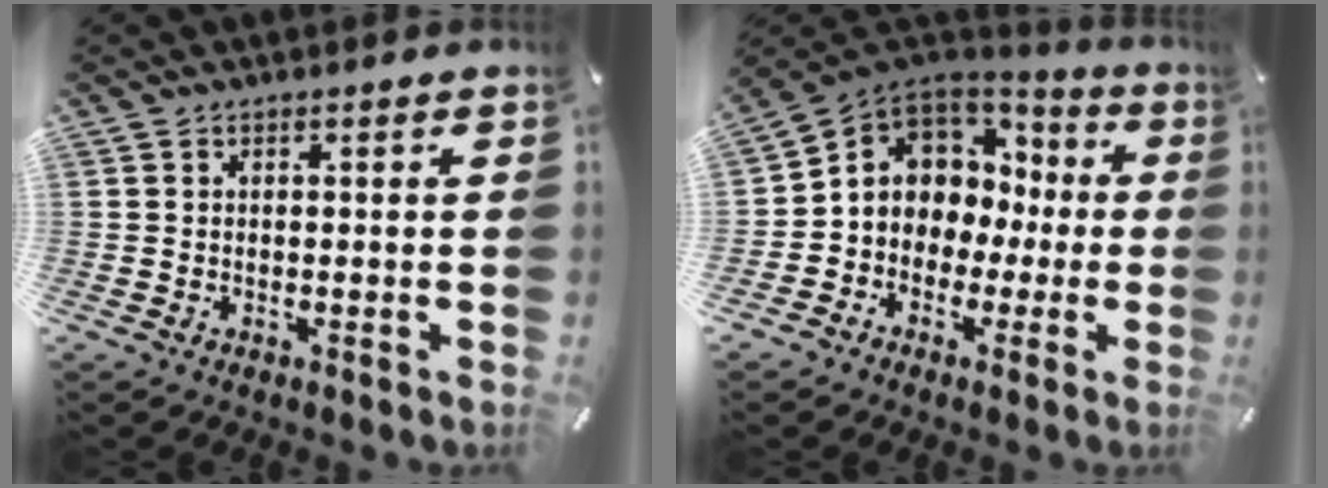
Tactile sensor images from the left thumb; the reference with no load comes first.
{"total": 7.7, "force": [-0.2, 7.5, 1.5], "torque": [-0.040, -0.010, 0.003]}